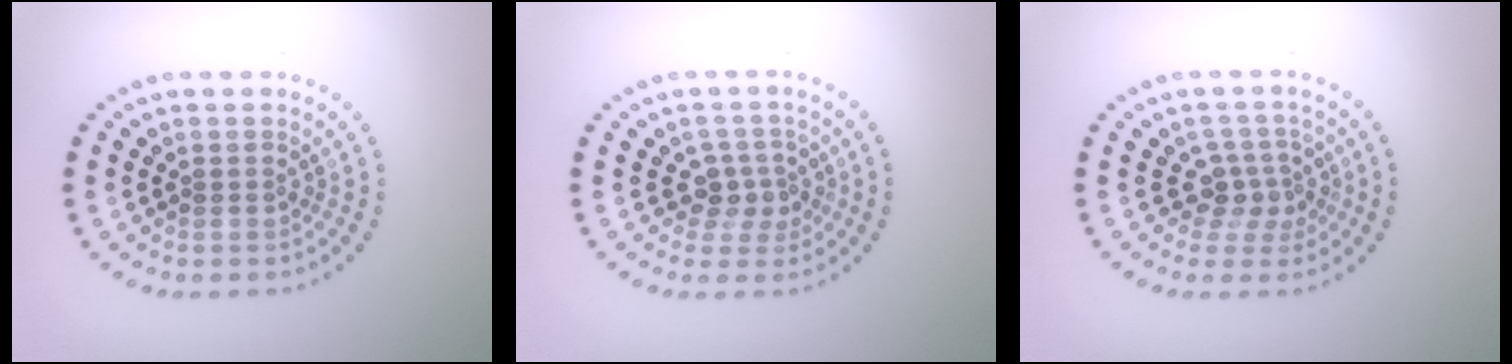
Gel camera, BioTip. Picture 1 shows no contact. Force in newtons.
{"total": 2.5, "press": 2.2, "slide": 1.3}
{"total": 2.6, "press": 2.0, "slide": 1.7}